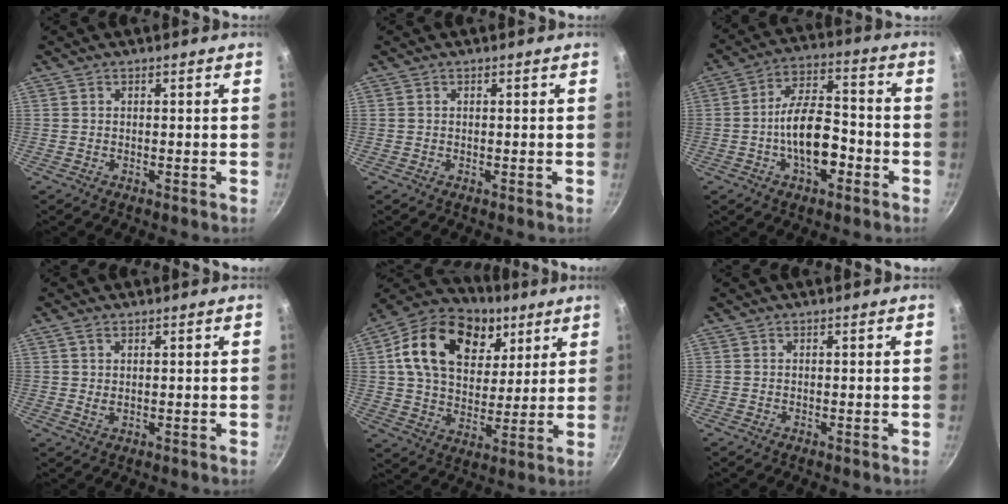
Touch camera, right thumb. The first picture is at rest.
{"total": 0.0}
{"total": 12.3, "force": [-3.8, 6.1, 10.0], "torque": [-0.149, 0.044, -0.070]}
{"total": 2.1, "force": [1.0, 1.1, 1.5], "torque": [-0.027, -0.001, 0.018]}
{"total": 22.5, "force": [9.0, 15.4, 13.7], "torque": [-0.213, -0.012, 0.144]}
{"total": 0.0}